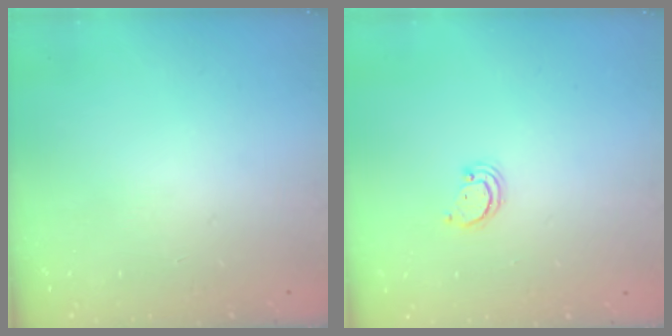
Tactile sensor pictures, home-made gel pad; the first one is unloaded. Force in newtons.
{"total": 2.4, "press": 2.4, "slide": 0.2}